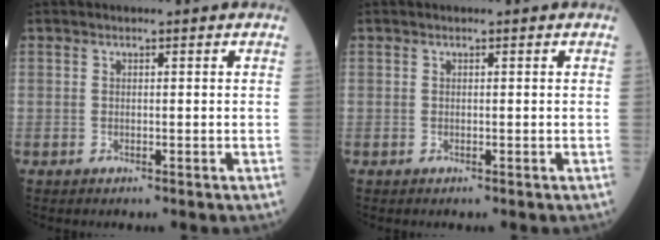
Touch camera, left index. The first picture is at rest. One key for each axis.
{"total": 0.0}